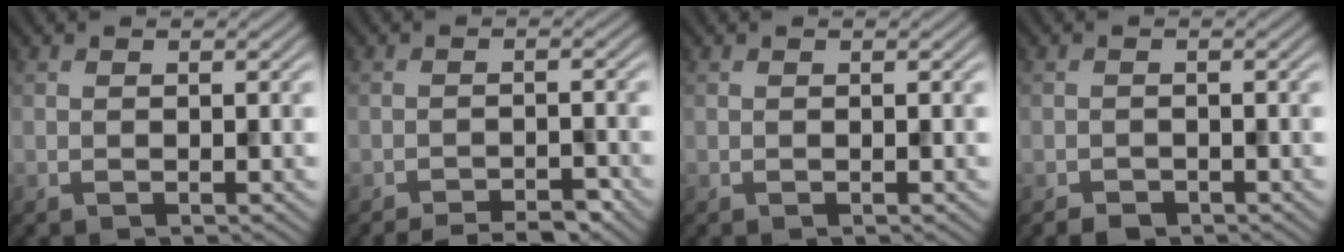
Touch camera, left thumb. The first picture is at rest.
{"total": 4.2, "force": [-3.7, 0.7, 1.9], "torque": [-0.033, 0.006, -0.056]}
{"total": 0.0}
{"total": 1.2, "force": [-1.0, 0.6, 0.3], "torque": [-0.003, -0.002, -0.020]}